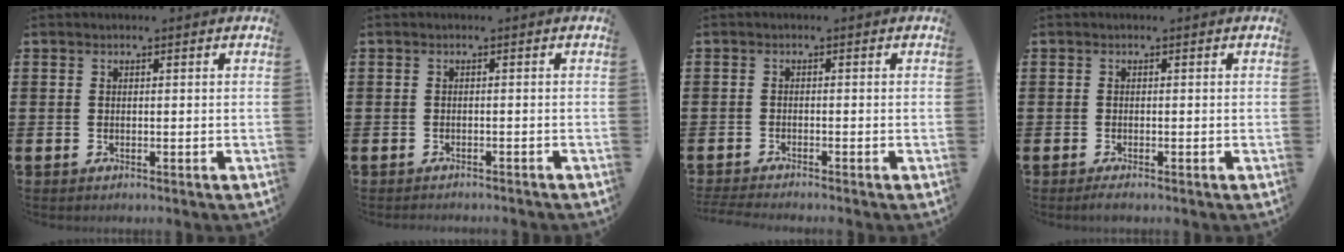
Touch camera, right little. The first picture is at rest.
{"total": 0.8, "force": [-0.8, -0.1, 0.0], "torque": [0.000, 0.000, -0.016]}
{"total": 1.2, "force": [-1.1, -0.1, 0.4], "torque": [-0.007, 0.000, -0.021]}
{"total": 0.8, "force": [-0.5, 0.1, 0.6], "torque": [-0.010, -0.002, -0.009]}